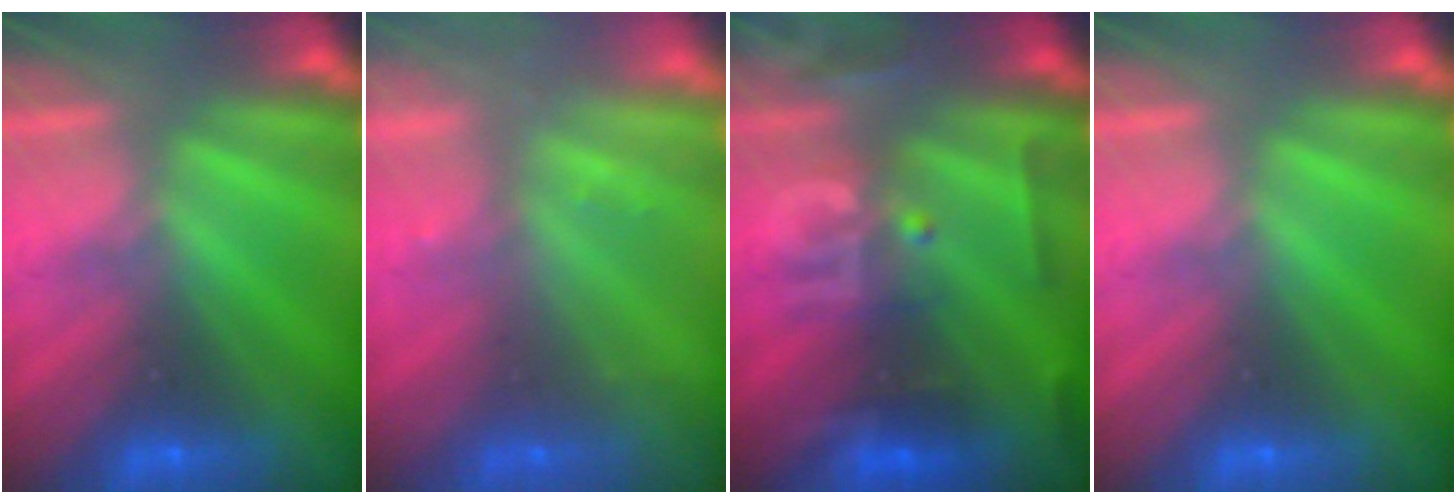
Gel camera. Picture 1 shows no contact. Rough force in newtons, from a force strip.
{"total": 2.3}
{"total": 2.8}
{"total": 0.0}